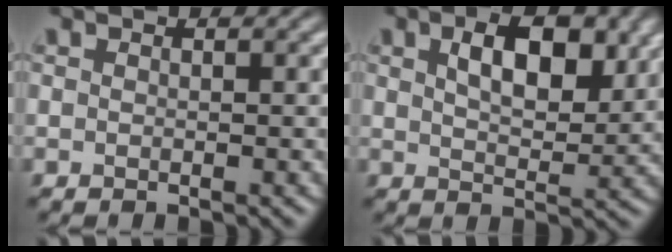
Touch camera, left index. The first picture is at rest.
{"total": 6.0, "force": [2.4, 2.9, 4.7], "torque": [-0.077, 0.001, 0.038]}